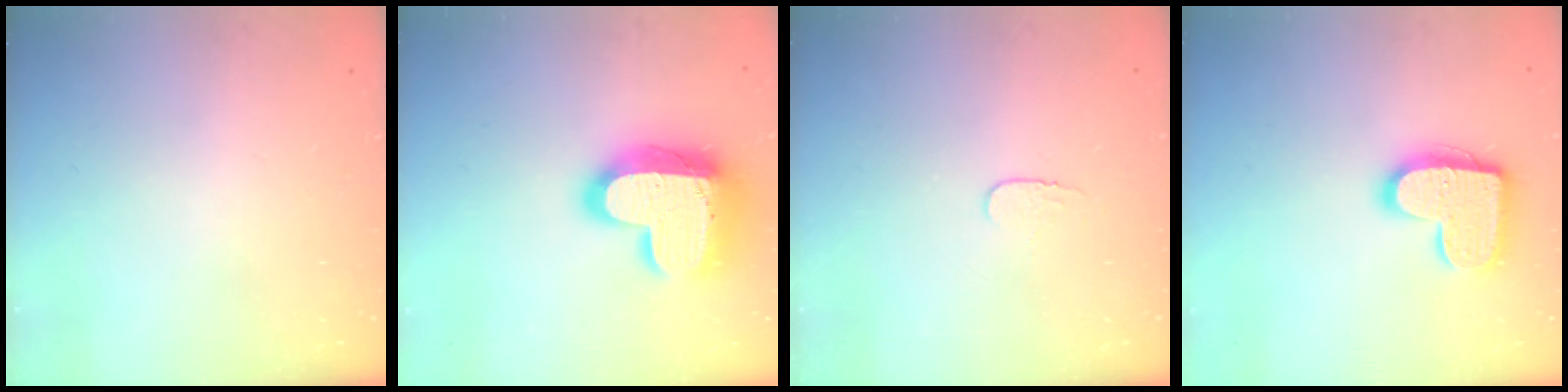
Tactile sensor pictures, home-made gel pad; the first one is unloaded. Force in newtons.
{"total": 20.0, "press": 20.0, "slide": 1.6}
{"total": 3.9, "press": 3.8, "slide": 0.4}
{"total": 15.5, "press": 15.4, "slide": 1.0}